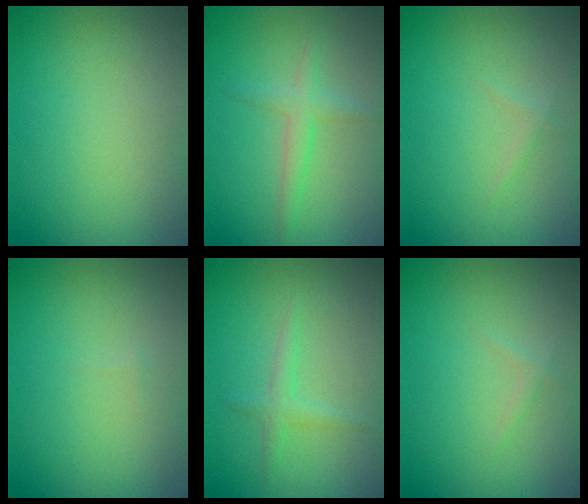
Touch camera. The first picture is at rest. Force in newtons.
{"total": 1.9, "press": 1.9, "slide": 0.1}
{"total": 0.6, "press": 0.6, "slide": 0.1}
{"total": 0.0}
{"total": 0.7, "press": 0.6, "slide": 0.1}
{"total": 0.6, "press": 0.6, "slide": 0.1}